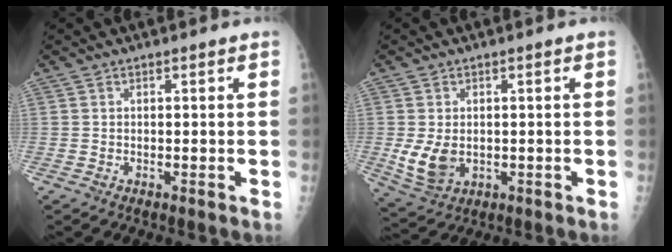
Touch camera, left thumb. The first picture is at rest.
{"total": 6.5, "force": [-0.5, 4.6, 4.5], "torque": [-0.078, -0.010, 0.005]}